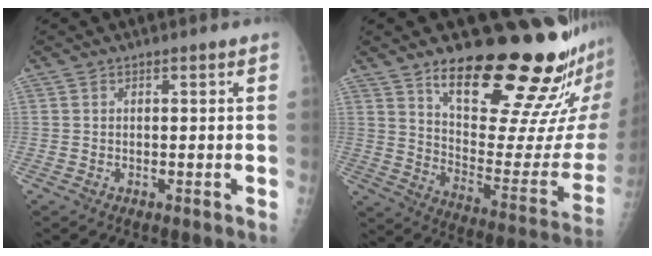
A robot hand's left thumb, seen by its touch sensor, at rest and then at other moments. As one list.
[{"total": 25.6, "force": [18.0, 6.5, 17.1], "torque": [-0.203, -0.116, 0.266]}]